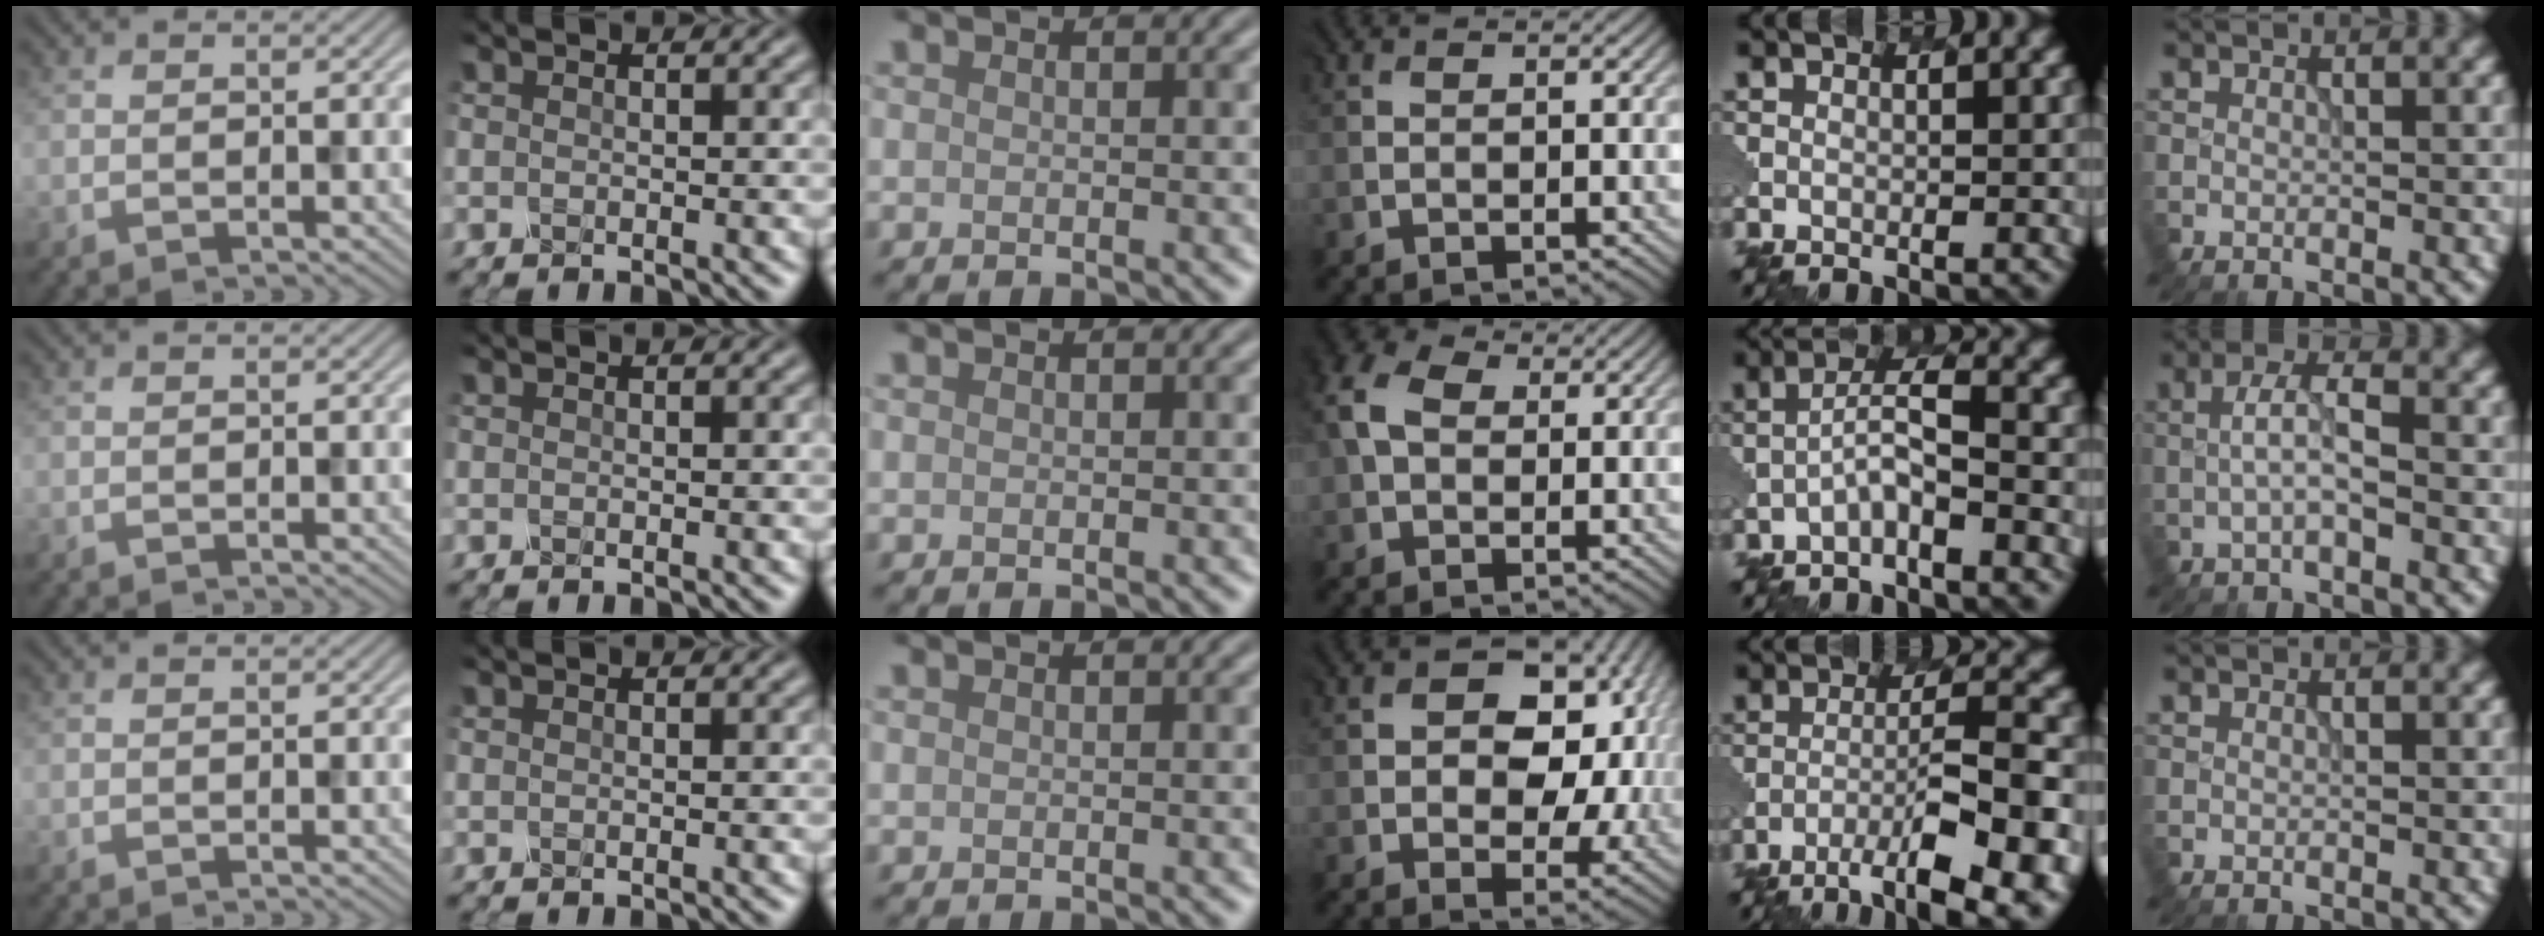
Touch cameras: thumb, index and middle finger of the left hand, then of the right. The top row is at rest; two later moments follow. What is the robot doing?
{"motion": "dispense", "object": "pipette"}